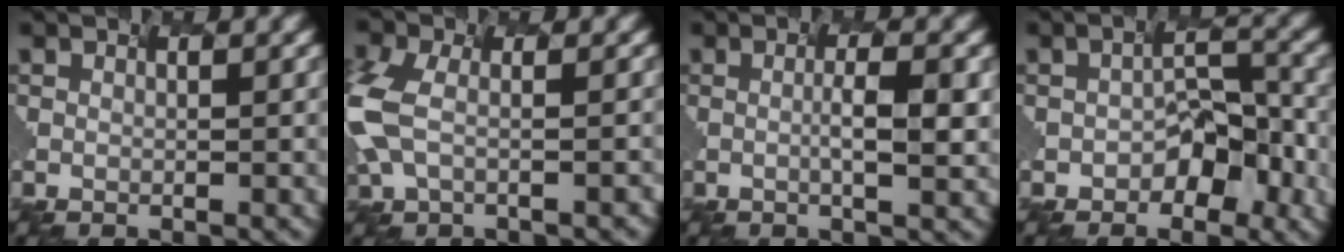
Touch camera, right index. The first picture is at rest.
{"total": 5.8, "force": [-1.5, 3.3, 4.6], "torque": [-0.120, -0.002, -0.024]}
{"total": 2.4, "force": [-0.3, 0.2, 2.4], "torque": [-0.043, 0.001, 0.003]}
{"total": 4.0, "force": [-2.2, 2.2, 2.5], "torque": [-0.034, 0.009, -0.028]}